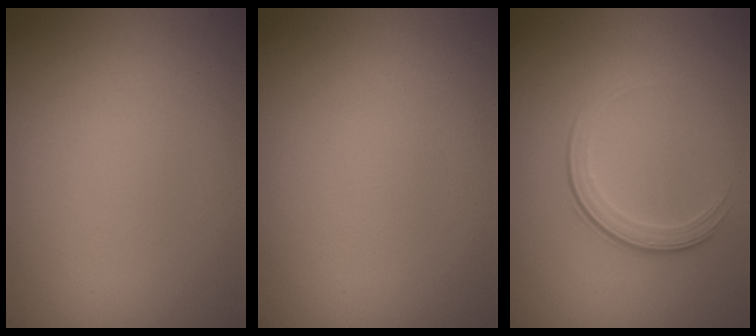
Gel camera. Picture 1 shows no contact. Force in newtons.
{"total": 0.0}
{"total": 1.9, "press": 1.3, "slide": 1.5}